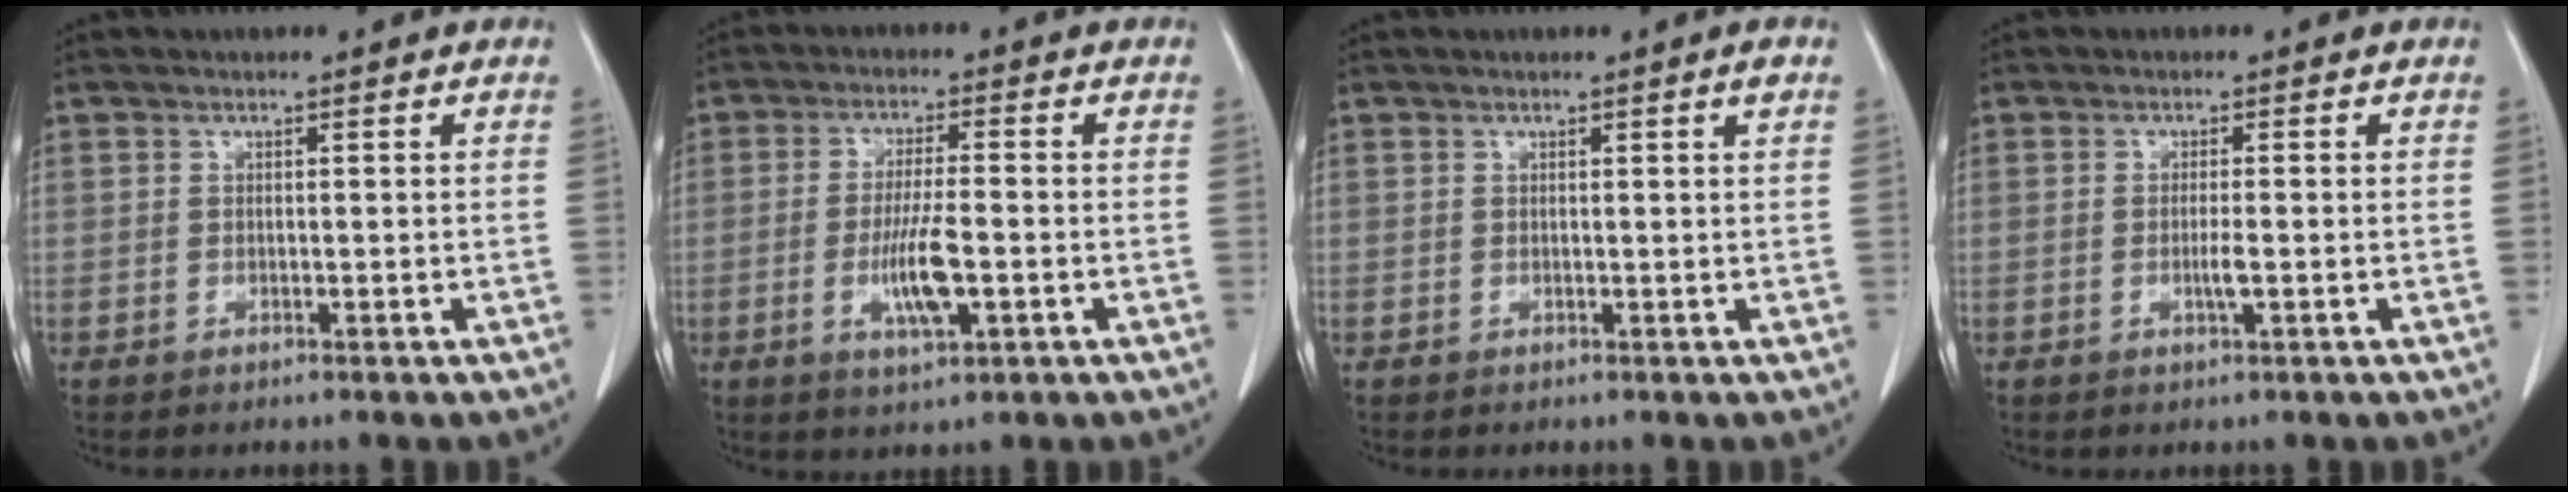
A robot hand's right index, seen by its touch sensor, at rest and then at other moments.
{"total": 7.2, "force": [-1.9, 1.2, 6.9], "torque": [-0.131, -0.008, -0.032]}
{"total": 1.0, "force": [0.5, -0.2, 0.9], "torque": [-0.013, -0.002, 0.008]}
{"total": 2.6, "force": [-0.6, -0.2, 2.6], "torque": [-0.053, -0.006, -0.011]}